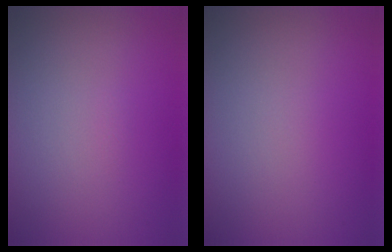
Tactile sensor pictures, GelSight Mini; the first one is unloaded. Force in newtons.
{"total": 0.0}